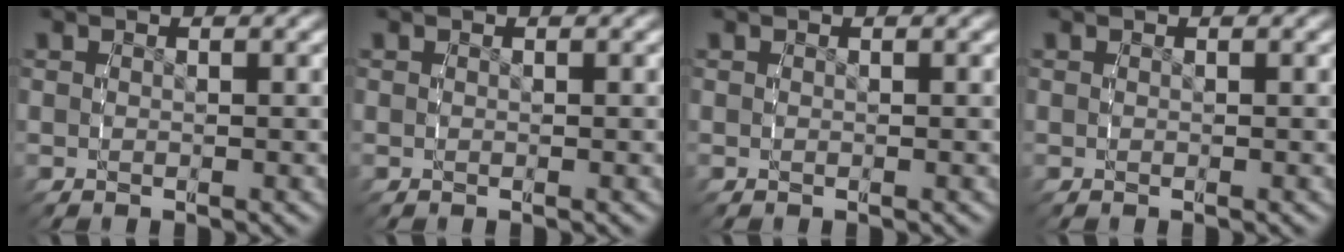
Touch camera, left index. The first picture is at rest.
{"total": 0.0}
{"total": 0.0}
{"total": 0.0}